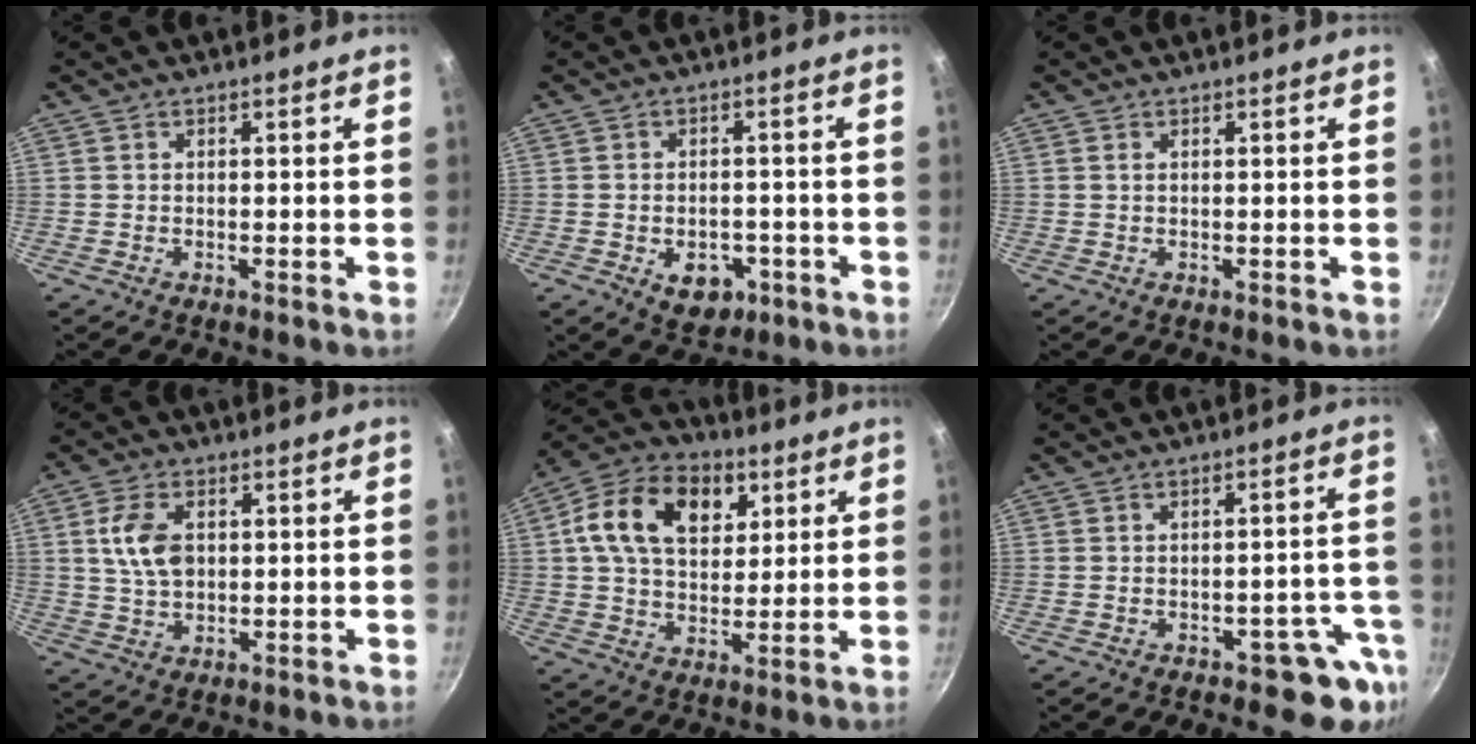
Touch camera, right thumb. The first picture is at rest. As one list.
[{"total": 7.1, "force": [-2.6, 5.0, 4.3], "torque": [-0.038, 0.009, -0.027]}, {"total": 0.7, "force": [0.2, 0.4, 0.5], "torque": [-0.009, 0.001, 0.004]}, {"total": 8.1, "force": [1.5, 5.1, 6.1], "torque": [-0.107, 0.000, 0.026]}, {"total": 17.4, "force": [5.7, 11.9, 11.4], "torque": [-0.169, 0.003, 0.082]}, {"total": 7.4, "force": [-3.5, 4.1, 5.0], "torque": [-0.005, 0.036, -0.034]}]